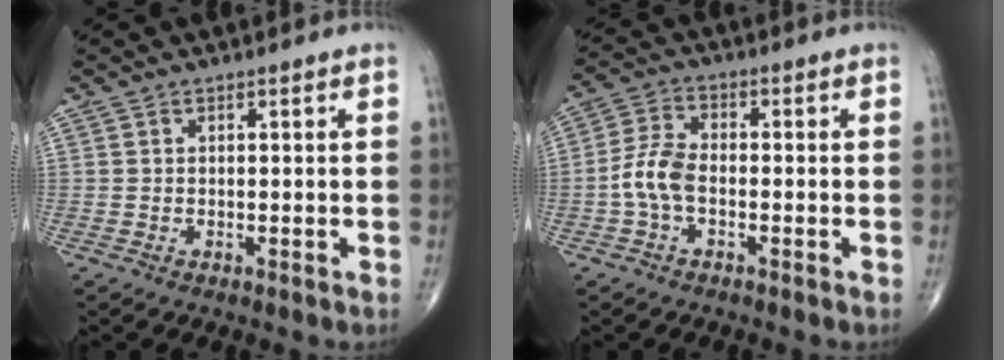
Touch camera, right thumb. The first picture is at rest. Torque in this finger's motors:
{"motor_torque": [-0.22, 0.22, 0.85, -0.34, 0.11]}